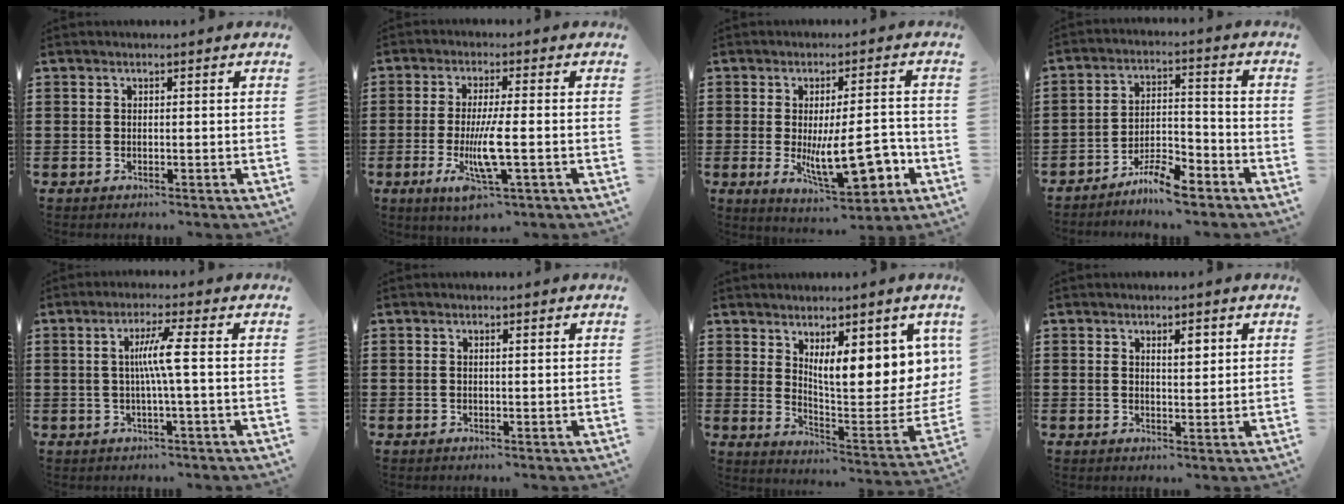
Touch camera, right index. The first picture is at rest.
{"total": 7.8, "force": [-2.2, 1.2, 7.4], "torque": [-0.157, -0.022, -0.042]}
{"total": 12.3, "force": [-2.5, 4.3, 11.2], "torque": [-0.174, -0.015, -0.036]}
{"total": 6.2, "force": [-5.3, 1.1, 2.9], "torque": [-0.063, 0.009, -0.104]}
{"total": 5.4, "force": [0.1, -0.5, 5.3], "torque": [-0.101, -0.005, -0.005]}
{"total": 0.8, "force": [0.2, 0.3, 0.7], "torque": [-0.016, 0.002, 0.004]}
{"total": 10.4, "force": [5.3, 3.2, 8.4], "torque": [-0.117, -0.048, 0.089]}
{"total": 2.7, "force": [1.2, 1.0, 2.1], "torque": [-0.037, 0.004, 0.017]}